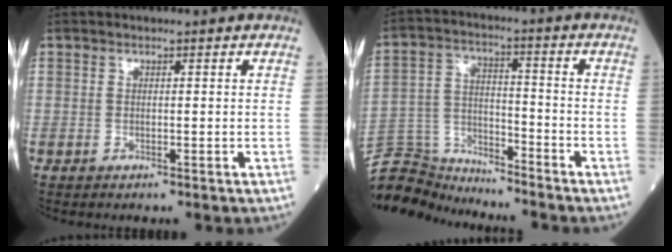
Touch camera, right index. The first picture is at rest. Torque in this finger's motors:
{"motor_torque": [-0.90, -1.18, -0.19, -0.21]}